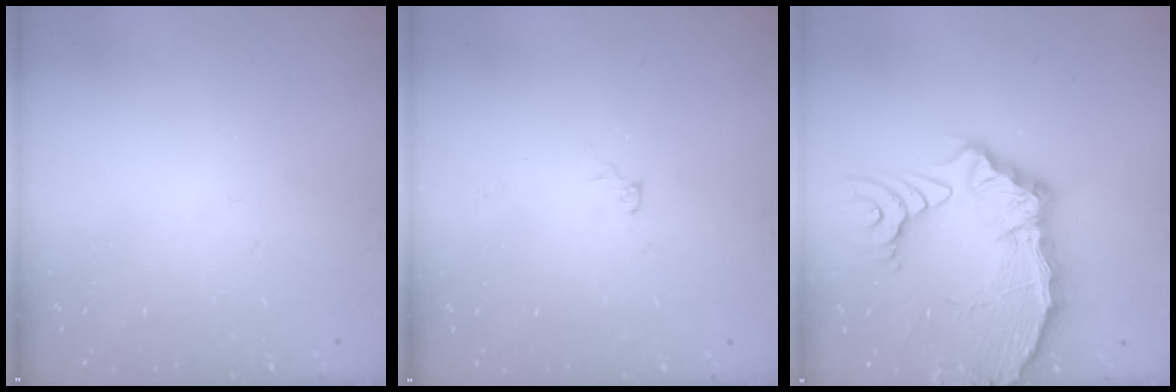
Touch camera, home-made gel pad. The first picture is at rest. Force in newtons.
{"total": 6.1, "press": 5.5, "slide": 2.6}
{"total": 17.0, "press": 16.9, "slide": 2.1}